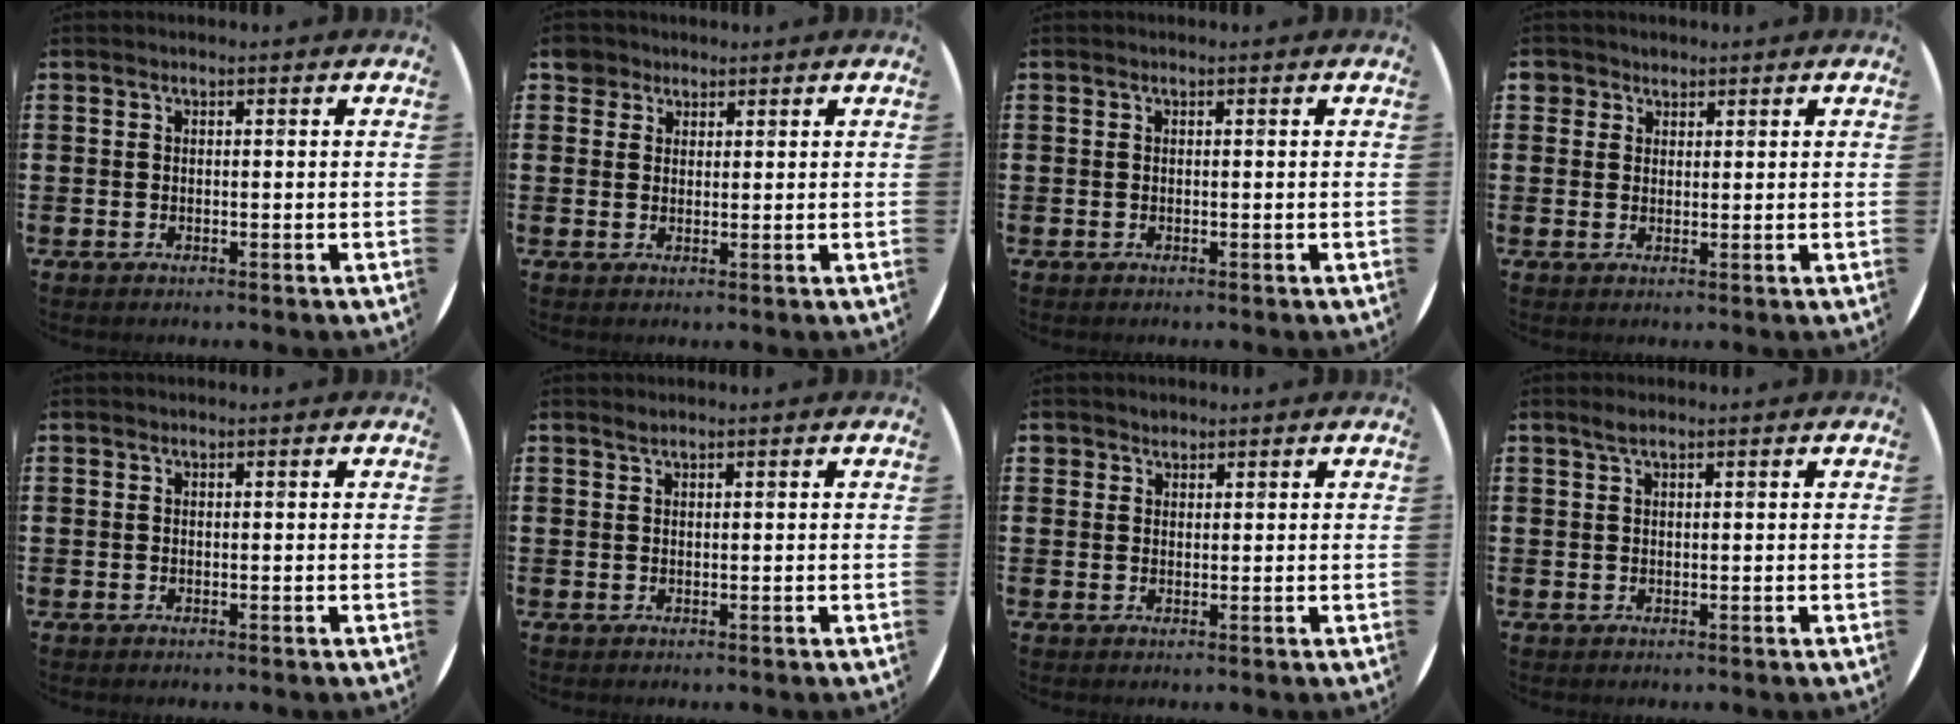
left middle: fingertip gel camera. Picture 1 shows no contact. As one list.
[{"total": 2.6, "force": [2.0, 1.6, 0.1], "torque": [-0.001, 0.004, 0.039]}, {"total": 0.0}, {"total": 2.0, "force": [1.6, 1.3, 0.0], "torque": [0.004, 0.003, 0.030]}, {"total": 0.0}, {"total": 0.6, "force": [0.6, -0.1, 0.2], "torque": [-0.004, -0.001, 0.011]}, {"total": 1.3, "force": [1.2, 0.6, -0.1], "torque": [-0.001, 0.001, 0.024]}, {"total": 1.2, "force": [0.8, 0.1, 0.9], "torque": [-0.018, 0.004, 0.013]}]